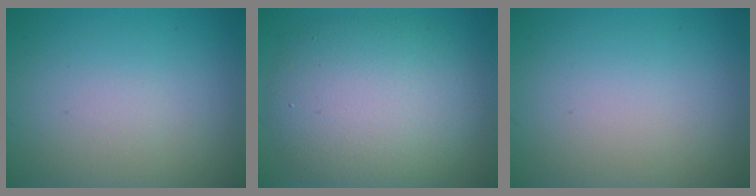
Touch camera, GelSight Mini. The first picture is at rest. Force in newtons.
{"total": 8.8, "press": 8.8, "slide": 0.7}
{"total": 0.0}